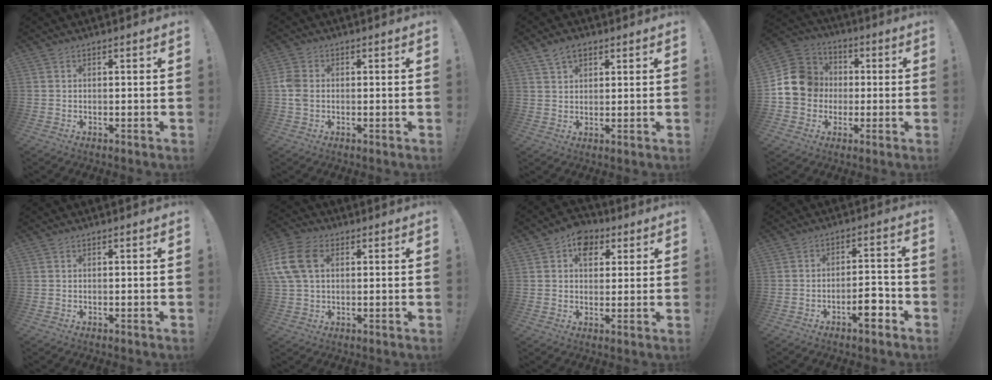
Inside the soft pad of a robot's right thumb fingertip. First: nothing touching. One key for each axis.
{"total": 5.6, "fx": -0.6, "fy": 4.2, "fz": 3.6, "tx": -0.081, "ty": 0.005, "tz": -0.012}
{"total": 5.4, "fx": 3.4, "fy": 3.3, "fz": 2.6, "tx": -0.046, "ty": -0.010, "tz": 0.064}
{"total": 16.0, "fx": 0.6, "fy": 14.3, "fz": 7.1, "tx": -0.102, "ty": 0.014, "tz": 0.024}
{"total": 0.0}
{"total": 13.3, "fx": 3.0, "fy": 9.1, "fz": 9.2, "tx": -0.203, "ty": 0.003, "tz": 0.058}
{"total": 8.2, "fx": 3.3, "fy": 6.5, "fz": 3.6, "tx": -0.040, "ty": -0.010, "tz": 0.062}
{"total": 7.2, "fx": -4.1, "fy": 2.8, "fz": 5.2, "tx": -0.055, "ty": 0.022, "tz": -0.071}